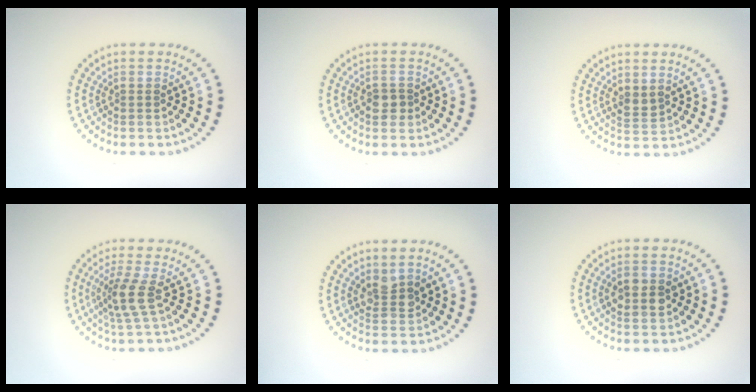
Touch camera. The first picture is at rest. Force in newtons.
{"total": 1.7, "press": 1.6, "slide": 0.5}
{"total": 1.3, "press": 1.1, "slide": 0.5}
{"total": 2.9, "press": 2.2, "slide": 1.8}
{"total": 2.4, "press": 2.2, "slide": 0.8}
{"total": 2.9, "press": 2.9, "slide": 0.1}